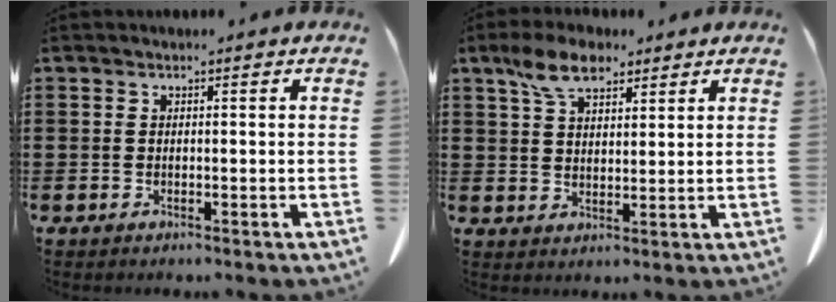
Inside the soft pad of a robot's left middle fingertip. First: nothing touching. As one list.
[{"total": 7.0, "force": [4.6, 3.1, 4.3], "torque": [-0.098, 0.003, 0.087]}]